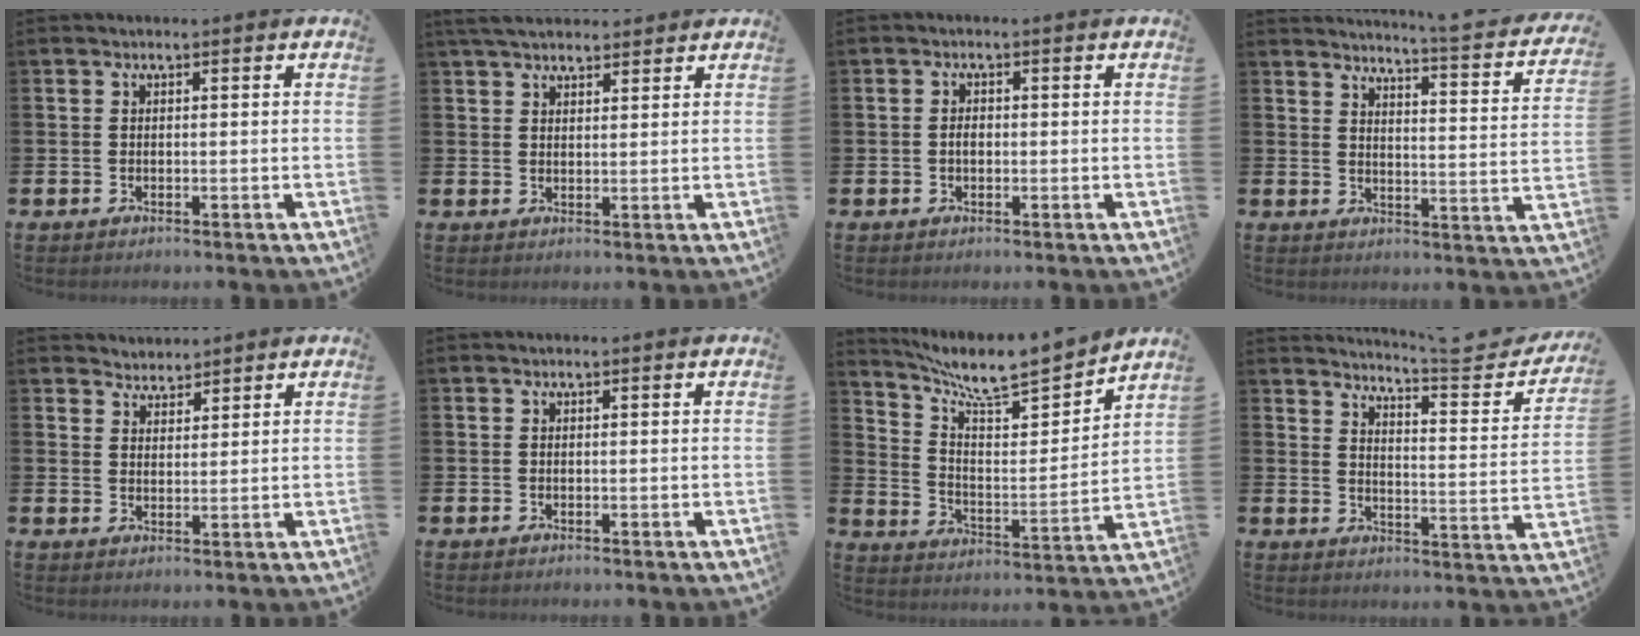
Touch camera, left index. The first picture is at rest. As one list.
[{"total": 4.3, "force": [3.9, 1.3, 1.2], "torque": [-0.033, -0.008, 0.073]}, {"total": 1.3, "force": [-0.2, 0.8, 1.0], "torque": [-0.011, 0.002, -0.007]}, {"total": 3.9, "force": [3.6, -0.3, 1.2], "torque": [-0.030, -0.041, 0.052]}, {"total": 3.2, "force": [3.0, 1.0, -0.6], "torque": [0.001, -0.010, 0.056]}, {"total": 0.0}, {"total": 8.2, "force": [7.7, 0.9, 2.7], "torque": [-0.082, -0.065, 0.128]}, {"total": 5.6, "force": [5.3, 0.1, 2.0], "torque": [-0.034, -0.052, 0.079]}]